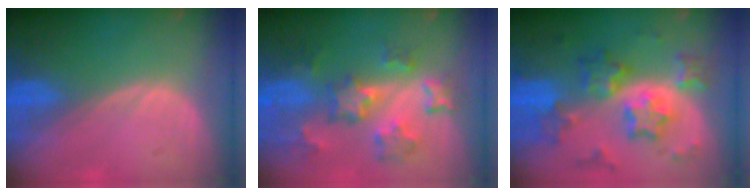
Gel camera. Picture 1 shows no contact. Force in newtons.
{"total": 8.9, "press": 7.9, "slide": 4.2}
{"total": 9.5, "press": 9.5, "slide": 0.8}